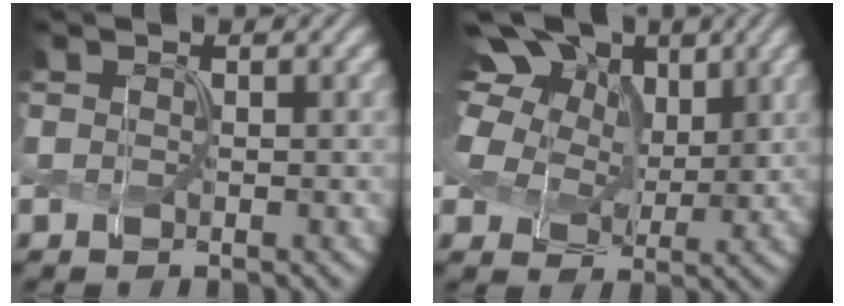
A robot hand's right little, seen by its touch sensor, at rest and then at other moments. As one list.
[{"total": 12.6, "force": [5.8, 8.1, 7.8], "torque": [-0.164, 0.031, 0.081]}]